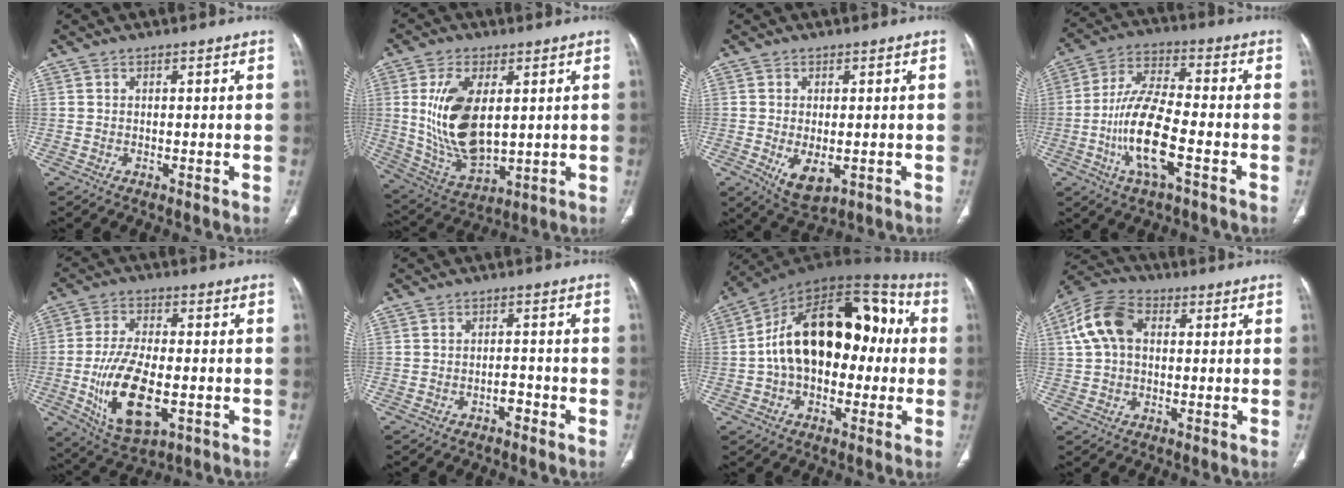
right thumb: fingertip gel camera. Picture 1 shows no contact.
{"total": 15.8, "force": [2.4, 8.5, 13.1], "torque": [-0.245, -0.019, 0.062]}
{"total": 6.2, "force": [-1.6, 3.3, 5.1], "torque": [-0.086, -0.012, -0.012]}
{"total": 13.7, "force": [-4.3, 4.6, 12.2], "torque": [-0.247, 0.023, -0.082]}
{"total": 14.8, "force": [-3.4, 7.1, 12.5], "torque": [-0.234, 0.000, -0.048]}
{"total": 2.3, "force": [-1.5, 1.2, 1.2], "torque": [-0.015, 0.014, -0.023]}
{"total": 22.5, "force": [0.7, 13.6, 17.9], "torque": [-0.263, 0.056, 0.004]}
{"total": 10.2, "force": [1.9, 7.0, 7.2], "torque": [-0.143, 0.027, 0.028]}